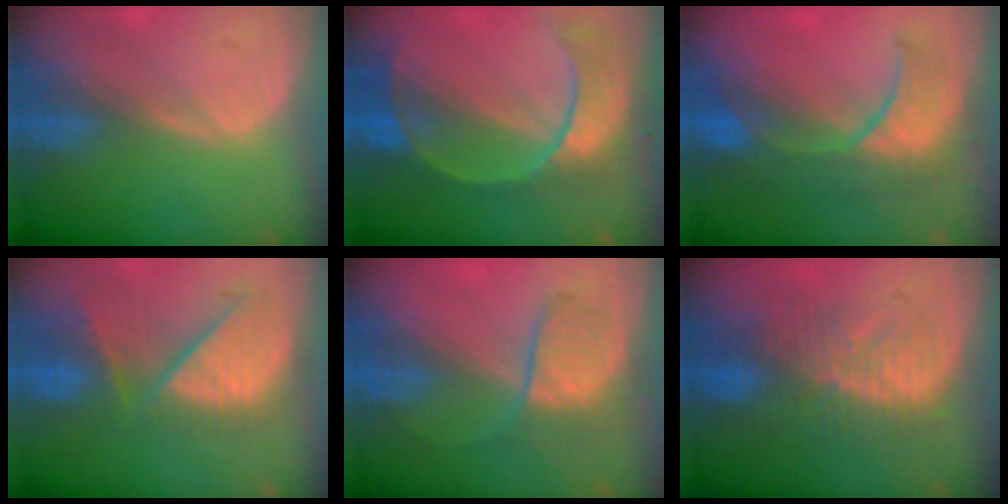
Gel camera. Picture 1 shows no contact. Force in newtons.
{"total": 9.7, "press": 8.6, "slide": 4.5}
{"total": 10.2, "press": 9.1, "slide": 4.5}
{"total": 10.0, "press": 9.4, "slide": 3.2}
{"total": 6.5, "press": 6.3, "slide": 1.7}
{"total": 9.9, "press": 9.1, "slide": 3.9}